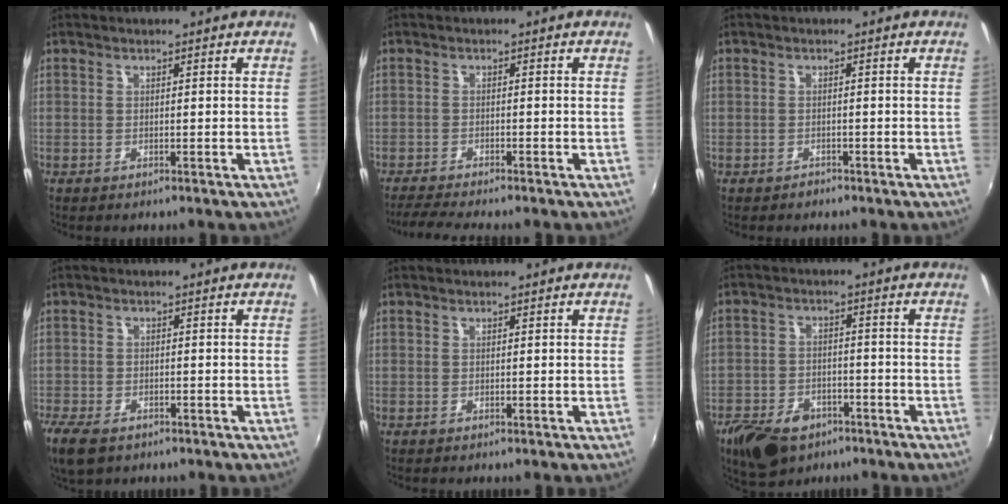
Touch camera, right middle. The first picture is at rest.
{"total": 5.2, "force": [-4.7, 0.0, 2.2], "torque": [-0.062, -0.013, -0.079]}
{"total": 1.3, "force": [-0.9, 0.9, -0.1], "torque": [-0.002, 0.005, -0.012]}
{"total": 7.6, "force": [-5.1, 3.8, 4.2], "torque": [-0.111, -0.026, -0.094]}
{"total": 0.0}
{"total": 12.5, "force": [-8.0, 7.4, 6.2], "torque": [-0.159, -0.012, -0.129]}